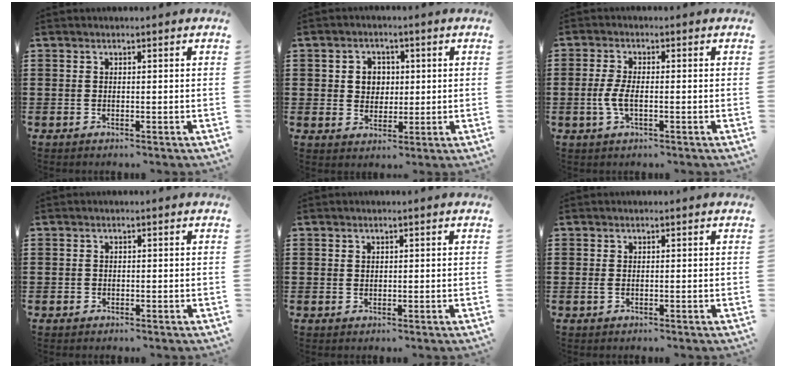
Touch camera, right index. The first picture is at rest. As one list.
[{"total": 3.9, "force": [0.6, 3.6, 1.4], "torque": [-0.042, 0.013, 0.008]}, {"total": 3.9, "force": [-0.9, 1.4, 3.6], "torque": [-0.082, -0.006, -0.020]}, {"total": 0.6, "force": [-0.1, 0.5, 0.1], "torque": [-0.002, 0.004, -0.004]}, {"total": 0.8, "force": [0.5, 0.6, 0.2], "torque": [-0.005, 0.002, 0.011]}, {"total": 0.6, "force": [0.0, 0.2, 0.6], "torque": [-0.020, -0.003, -0.002]}]